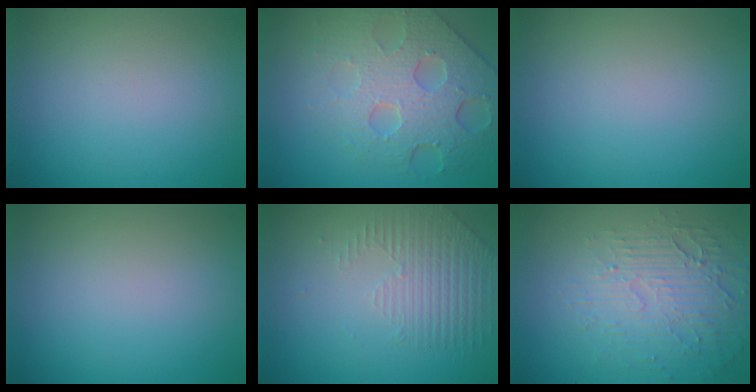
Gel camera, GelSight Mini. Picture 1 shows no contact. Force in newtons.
{"total": 6.1, "press": 5.0, "slide": 3.5}
{"total": 0.0}
{"total": 0.0}
{"total": 1.7, "press": 1.3, "slide": 1.1}
{"total": 5.7, "press": 3.3, "slide": 4.7}